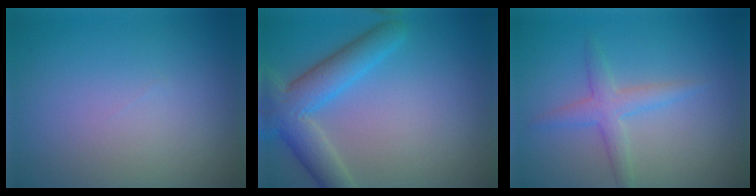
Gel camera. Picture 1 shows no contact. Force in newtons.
{"total": 5.6, "press": 5.6, "slide": 0.2}
{"total": 2.4, "press": 2.4, "slide": 0.0}